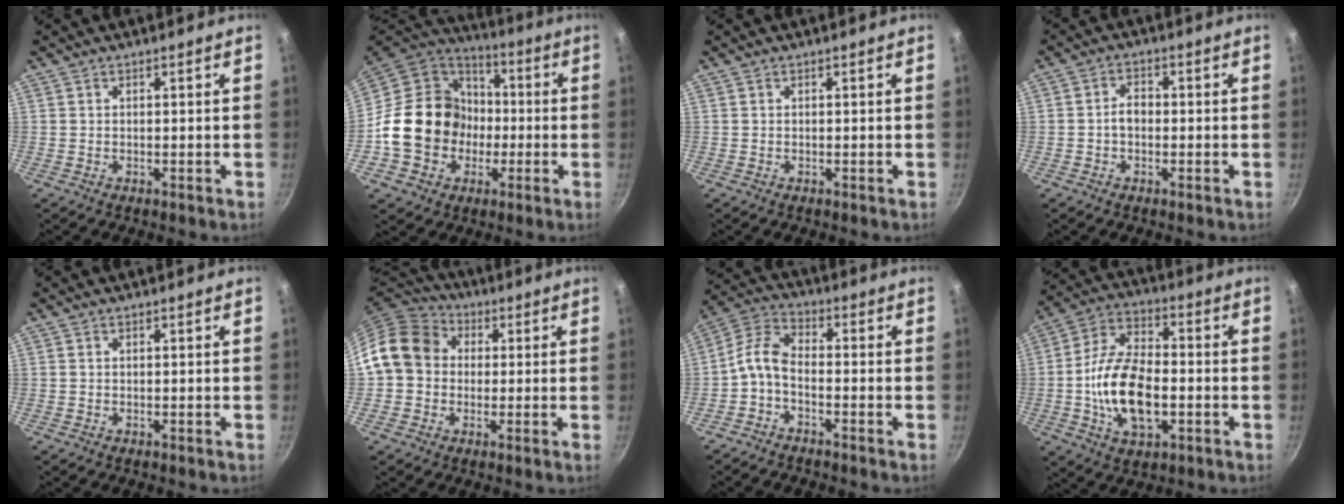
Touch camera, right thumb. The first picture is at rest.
{"total": 20.1, "force": [-2.9, 17.3, 10.0], "torque": [-0.151, 0.046, -0.049]}
{"total": 0.0}
{"total": 3.1, "force": [-0.6, 2.2, 2.1], "torque": [-0.024, 0.016, -0.013]}
{"total": 0.0}
{"total": 12.0, "force": [1.3, 10.3, 6.1], "torque": [-0.080, 0.027, 0.006]}
{"total": 6.4, "force": [-2.6, 3.2, 4.9], "torque": [-0.113, 0.037, -0.065]}
{"total": 16.1, "force": [-2.9, 8.7, 13.2], "torque": [-0.232, 0.027, -0.058]}